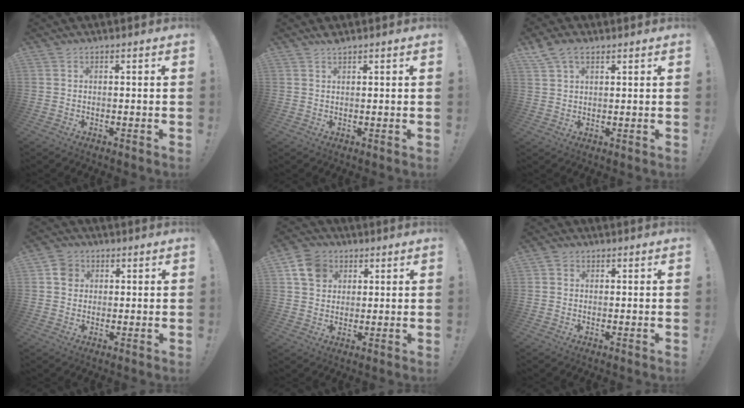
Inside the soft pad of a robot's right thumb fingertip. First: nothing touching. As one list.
[{"total": 1.4, "force": [1.3, 0.1, 0.5], "torque": [-0.002, -0.007, 0.023]}, {"total": 5.7, "force": [3.5, 3.1, 3.2], "torque": [-0.056, -0.010, 0.068]}, {"total": 5.2, "force": [1.3, 4.7, 1.9], "torque": [-0.023, 0.008, 0.024]}, {"total": 9.2, "force": [3.9, 7.5, 3.6], "torque": [-0.060, -0.006, 0.082]}, {"total": 1.5, "force": [0.2, 1.4, 0.4], "torque": [-0.002, 0.002, 0.001]}]